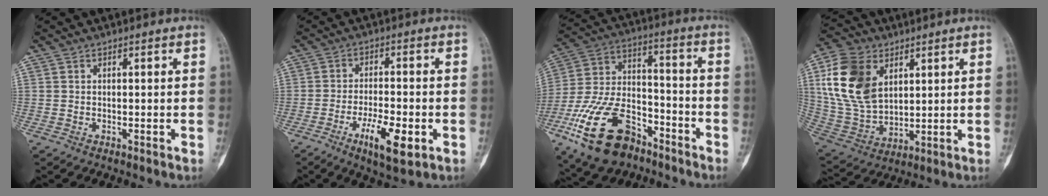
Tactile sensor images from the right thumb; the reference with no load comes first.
{"total": 9.1, "force": [-3.7, 3.0, 7.8], "torque": [-0.132, 0.007, -0.059]}
{"total": 20.5, "force": [-11.6, 11.1, 12.7], "torque": [-0.246, 0.067, -0.208]}
{"total": 17.2, "force": [5.6, 11.4, 11.6], "torque": [-0.216, -0.015, 0.118]}